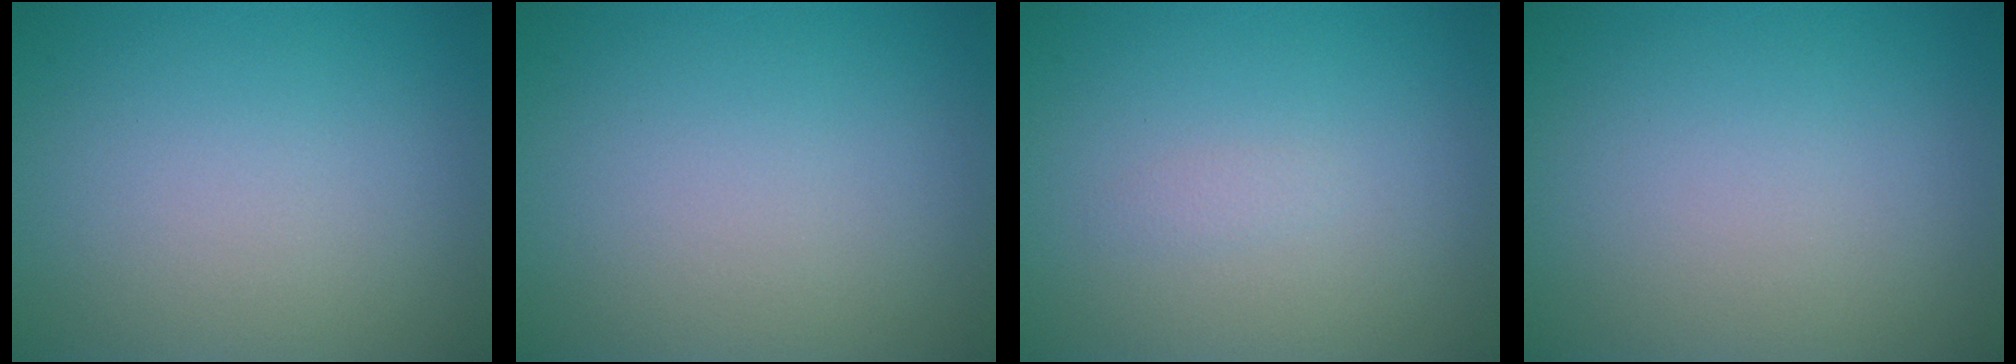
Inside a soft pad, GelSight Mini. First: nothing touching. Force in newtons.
{"total": 0.0}
{"total": 0.5, "press": 0.5, "slide": 0.0}
{"total": 0.0}